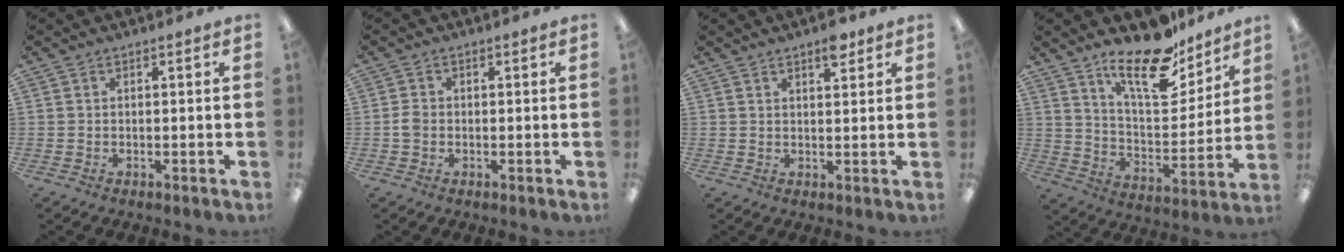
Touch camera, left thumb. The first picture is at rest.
{"total": 2.4, "force": [-0.4, 1.9, 1.4], "torque": [-0.024, 0.006, -0.007]}
{"total": 4.0, "force": [3.0, 1.5, 2.2], "torque": [-0.016, -0.014, 0.047]}
{"total": 18.2, "force": [13.4, 7.0, 10.2], "torque": [-0.156, -0.087, 0.226]}